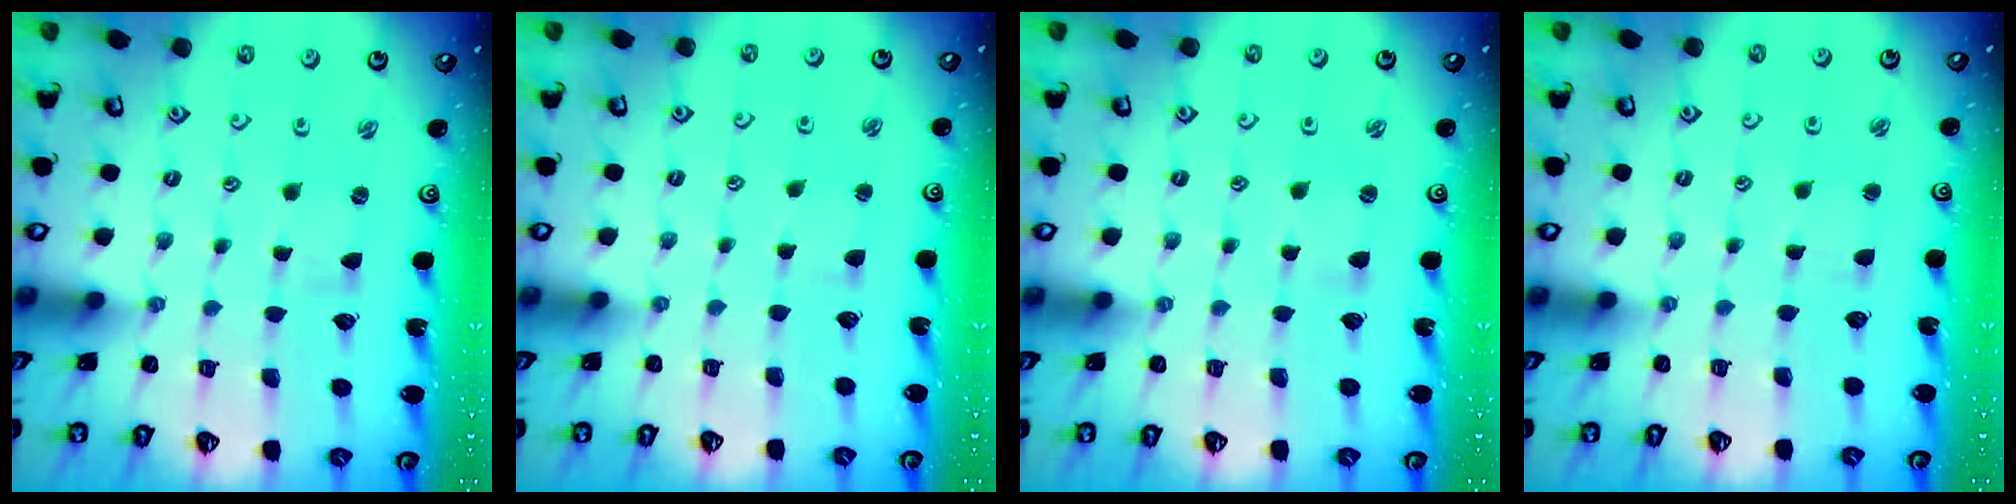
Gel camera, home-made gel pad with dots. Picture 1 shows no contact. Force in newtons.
{"total": 2.8, "press": 2.8, "slide": 0.3}
{"total": 1.8, "press": 1.8, "slide": 0.3}
{"total": 2.3, "press": 2.3, "slide": 0.4}